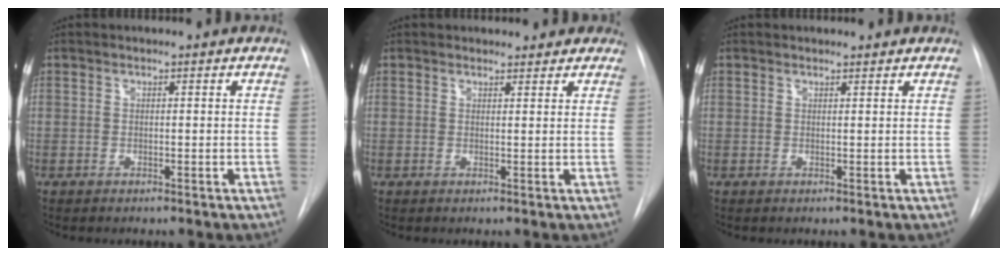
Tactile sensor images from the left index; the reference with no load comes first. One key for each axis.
{"total": 4.5, "fx": 4.0, "fy": 1.9, "fz": 0.5, "tx": 0.009, "ty": -0.004, "tz": 0.031}
{"total": 1.1, "fx": 1.1, "fy": 0.2, "fz": 0.0, "tx": -0.007, "ty": -0.002, "tz": 0.012}